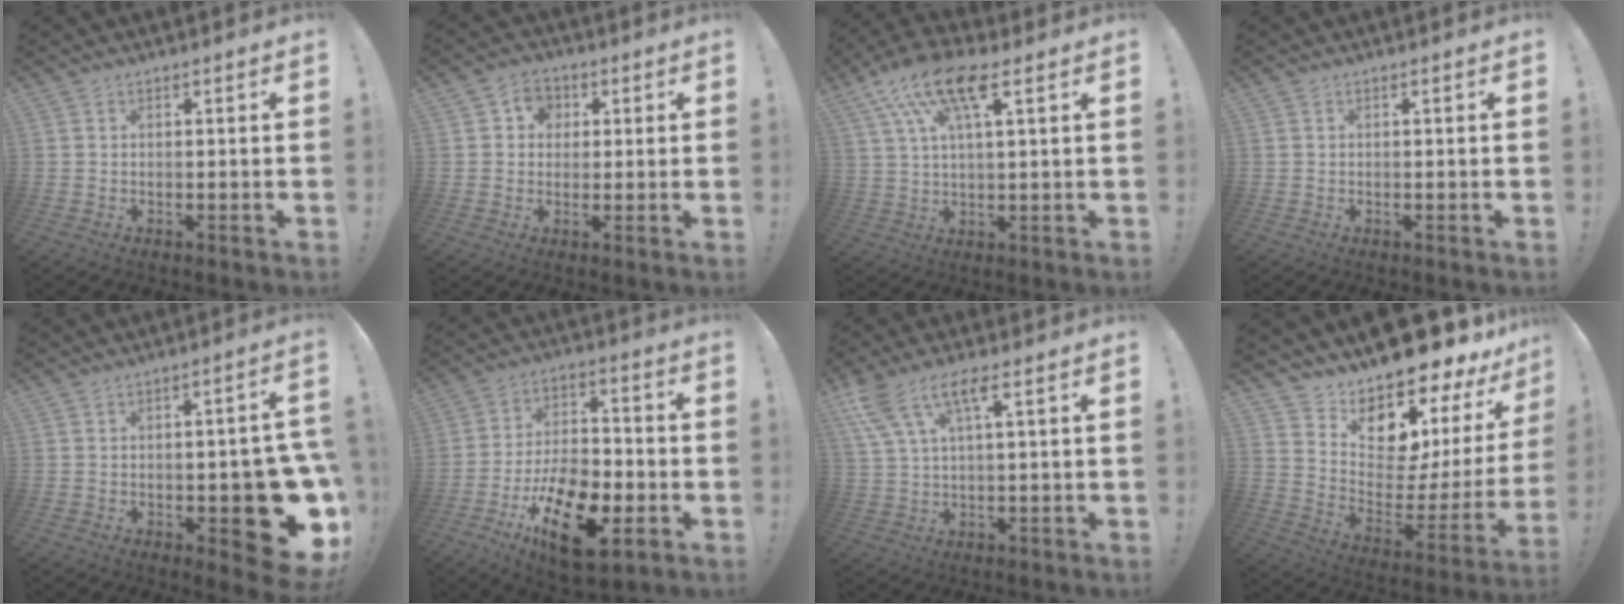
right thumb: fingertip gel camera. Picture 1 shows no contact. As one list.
[{"total": 5.7, "force": [1.1, 5.2, 2.0], "torque": [-0.026, 0.001, 0.020]}, {"total": 13.4, "force": [6.6, 4.6, 10.7], "torque": [-0.185, -0.017, 0.116]}, {"total": 0.0}, {"total": 16.5, "force": [-4.5, 6.7, 14.4], "torque": [-0.146, 0.015, -0.053]}, {"total": 20.5, "force": [-9.6, 10.7, 14.6], "torque": [-0.240, 0.065, -0.152]}, {"total": 8.6, "force": [4.3, 2.5, 7.1], "torque": [-0.139, -0.003, 0.084]}, {"total": 12.2, "force": [10.2, 4.4, 4.9], "torque": [-0.069, -0.122, 0.177]}]